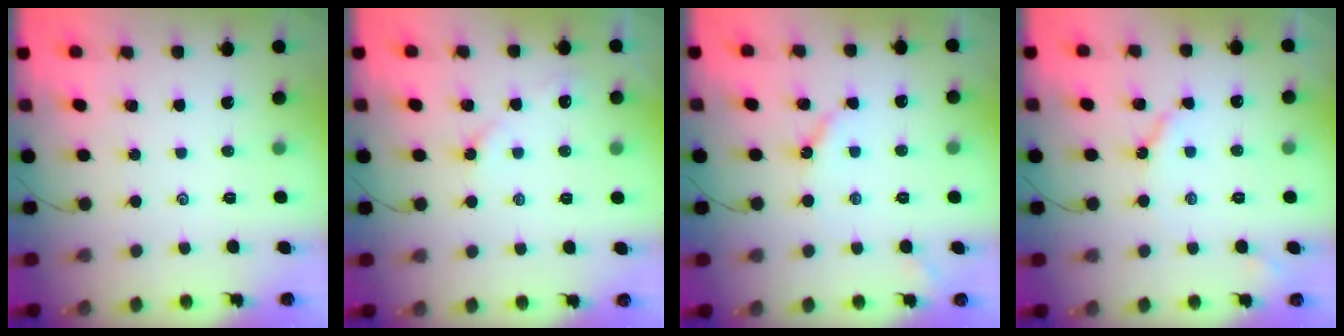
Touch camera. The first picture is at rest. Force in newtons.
{"total": 3.8, "press": 3.8, "slide": 0.5}
{"total": 4.0, "press": 4.0, "slide": 0.6}
{"total": 4.4, "press": 4.3, "slide": 0.6}